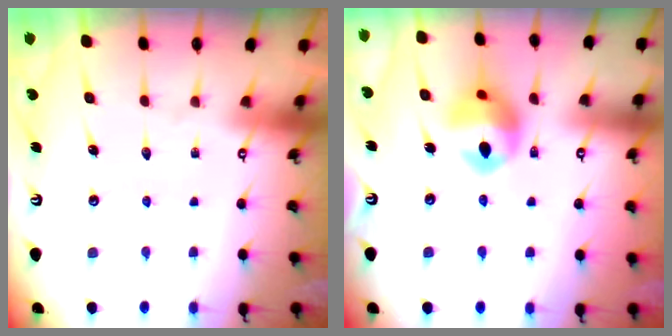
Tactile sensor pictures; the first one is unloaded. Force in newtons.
{"total": 12.9, "press": 12.8, "slide": 1.6}